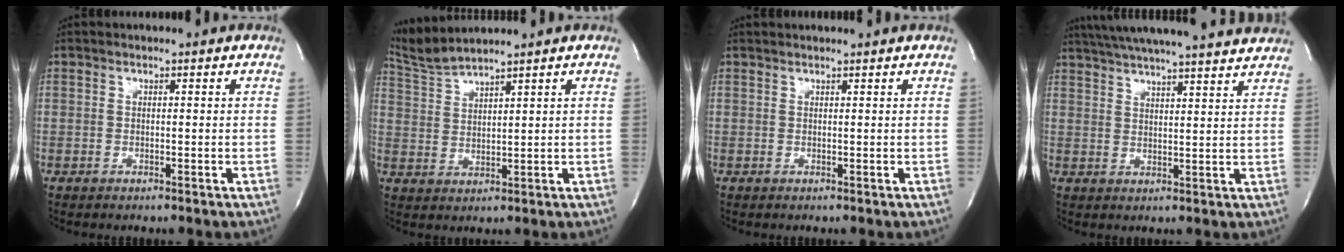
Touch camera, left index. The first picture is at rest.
{"total": 5.0, "force": [4.7, -1.4, 0.9], "torque": [-0.035, 0.003, 0.104]}
{"total": 1.9, "force": [1.8, -0.3, 0.4], "torque": [-0.005, 0.010, 0.023]}
{"total": 22.2, "force": [20.1, 1.8, 9.4], "torque": [-0.159, 0.014, 0.267]}